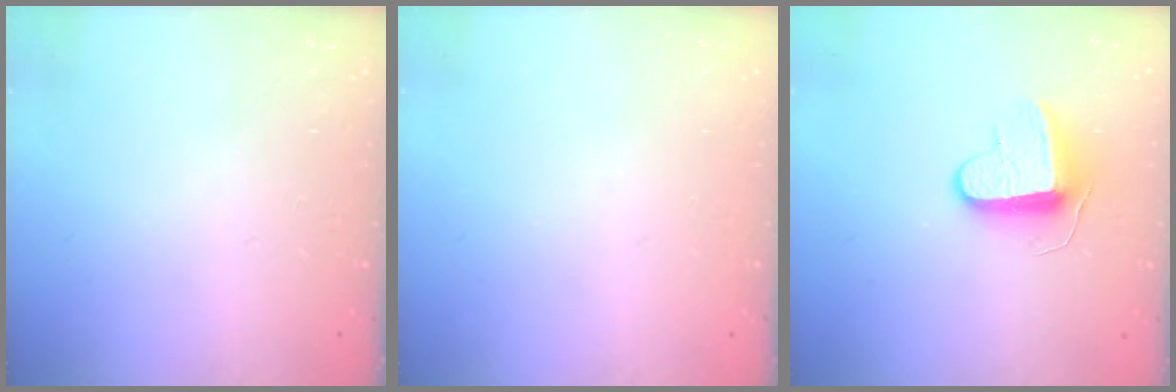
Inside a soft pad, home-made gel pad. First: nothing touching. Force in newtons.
{"total": 0.0}
{"total": 9.0, "press": 9.0, "slide": 0.5}